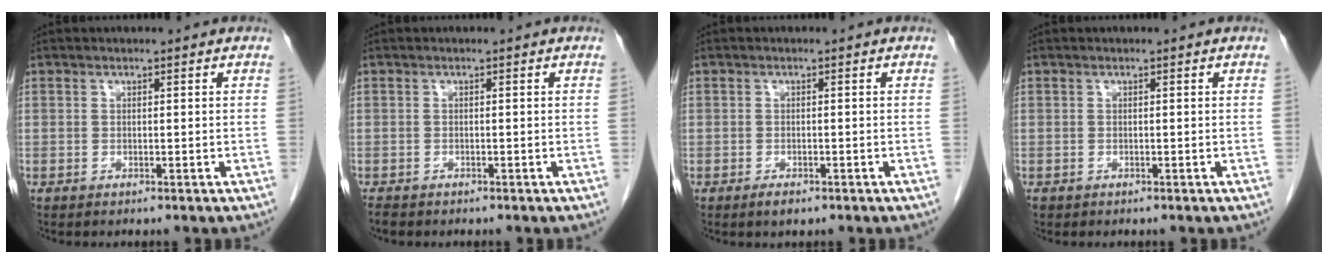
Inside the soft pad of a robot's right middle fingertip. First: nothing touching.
{"total": 1.6, "force": [-1.4, 0.6, 0.5], "torque": [-0.014, -0.004, -0.022]}
{"total": 1.6, "force": [-1.1, 0.7, 1.0], "torque": [-0.017, -0.001, -0.014]}
{"total": 0.0}